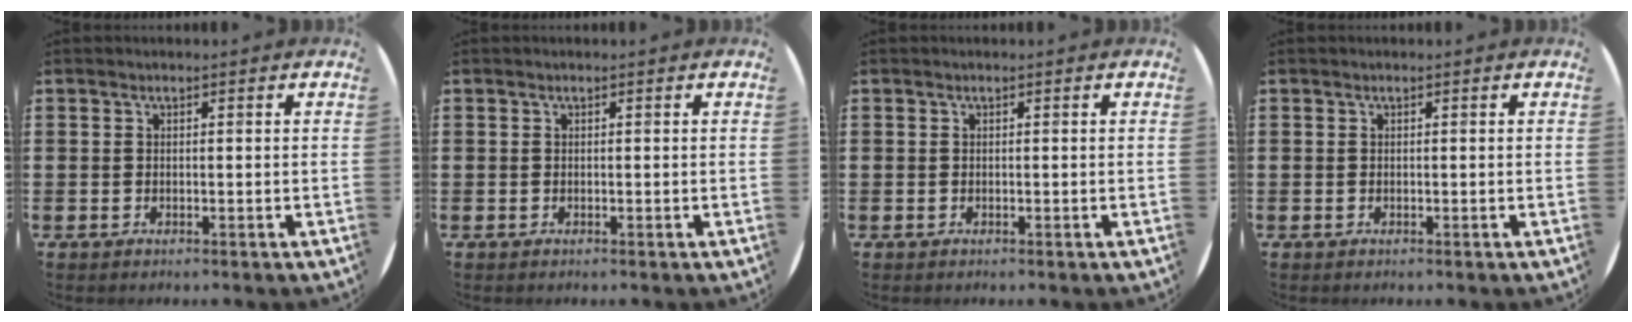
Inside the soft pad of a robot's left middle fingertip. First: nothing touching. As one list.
[{"total": 0.0}, {"total": 0.0}, {"total": 0.0}]